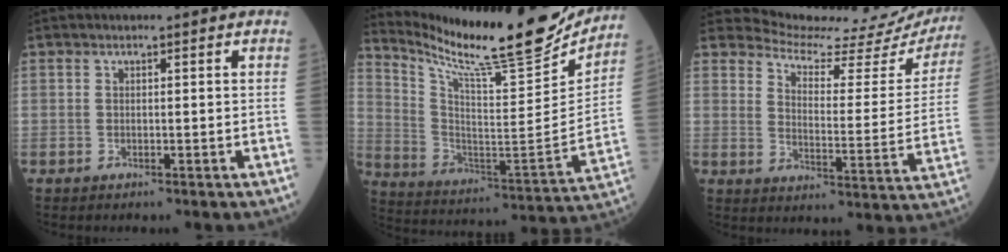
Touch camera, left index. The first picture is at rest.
{"total": 24.1, "force": [21.0, 2.2, 11.5], "torque": [-0.209, -0.066, 0.319]}
{"total": 18.5, "force": [18.3, 1.8, 2.2], "torque": [-0.031, -0.093, 0.212]}